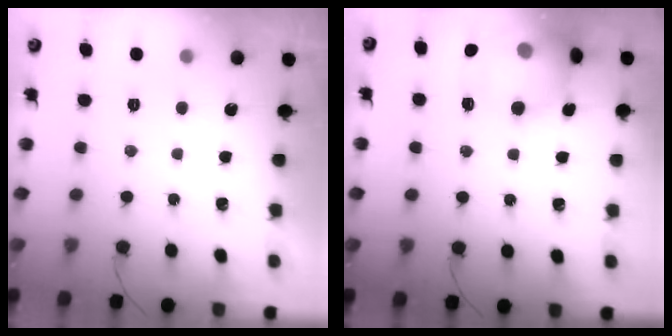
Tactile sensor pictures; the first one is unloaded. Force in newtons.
{"total": 16.8, "press": 16.3, "slide": 4.2}